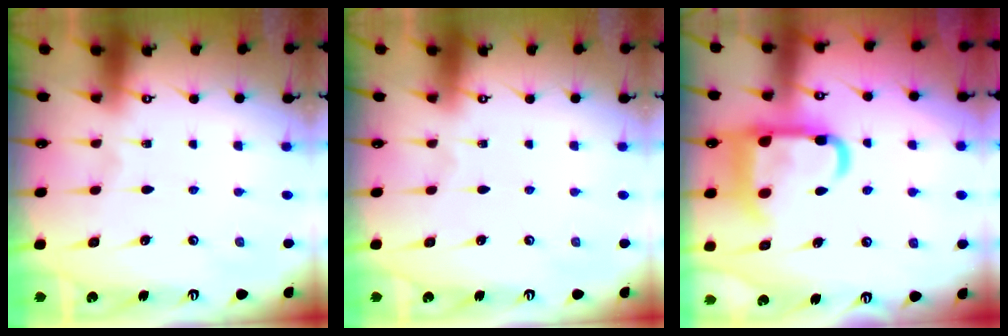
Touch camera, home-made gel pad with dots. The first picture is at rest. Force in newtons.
{"total": 0.0}
{"total": 16.2, "press": 16.1, "slide": 1.8}